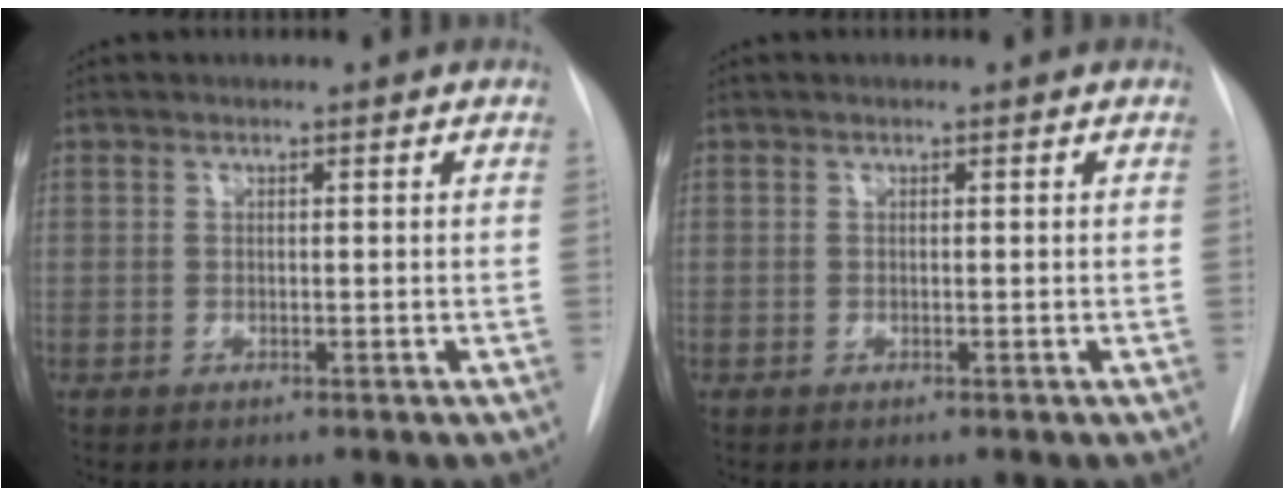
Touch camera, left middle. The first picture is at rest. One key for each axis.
{"total": 0.0}